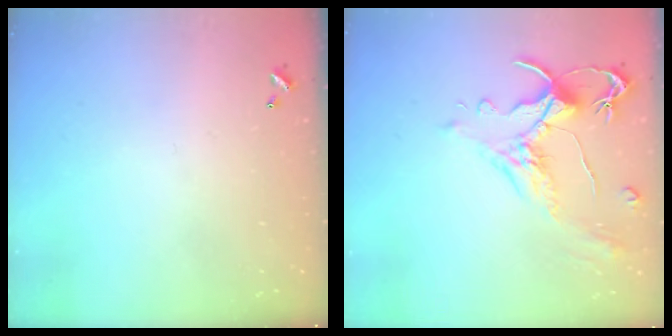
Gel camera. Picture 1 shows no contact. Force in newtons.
{"total": 1.6, "press": 1.1, "slide": 1.2}